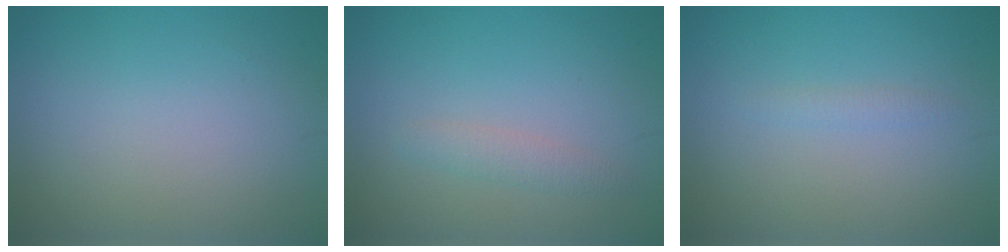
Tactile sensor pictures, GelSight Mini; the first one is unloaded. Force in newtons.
{"total": 1.4, "press": 1.4, "slide": 0.1}
{"total": 0.8, "press": 0.8, "slide": 0.1}